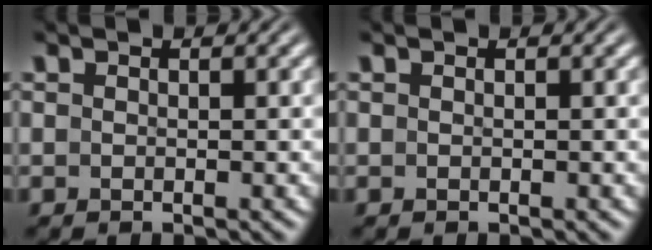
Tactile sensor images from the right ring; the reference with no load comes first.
{"total": 0.0}